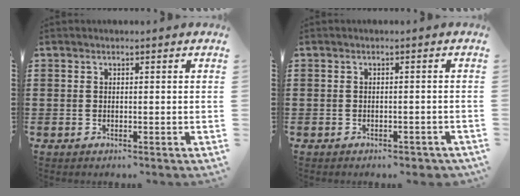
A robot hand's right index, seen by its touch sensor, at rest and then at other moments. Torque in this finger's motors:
{"motor_torque": [0.30, 0.43, 0.14, 0.01]}